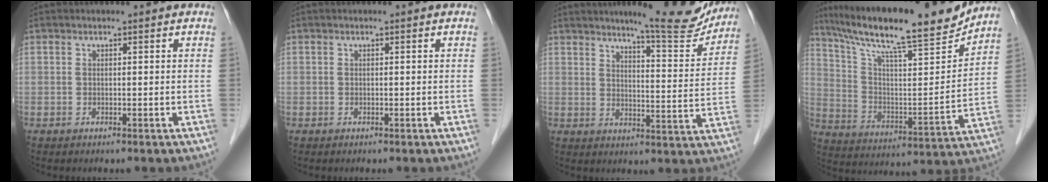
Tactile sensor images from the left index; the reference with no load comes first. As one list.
[{"total": 0.0}, {"total": 12.1, "force": [10.9, 0.8, 5.0], "torque": [-0.060, -0.031, 0.135]}, {"total": 21.9, "force": [18.7, 1.5, 11.3], "torque": [-0.203, -0.016, 0.295]}]